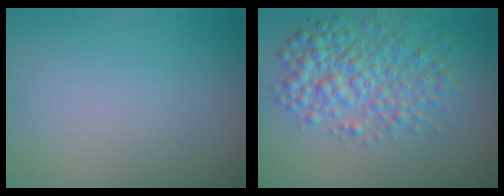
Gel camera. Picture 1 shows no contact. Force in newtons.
{"total": 5.3, "press": 5.3, "slide": 0.1}